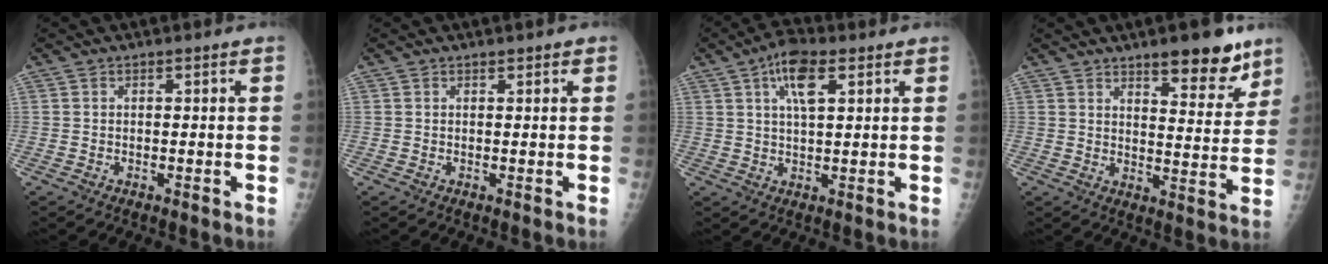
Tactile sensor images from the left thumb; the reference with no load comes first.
{"total": 0.8, "force": [0.6, 0.3, 0.4], "torque": [-0.004, -0.002, 0.006]}
{"total": 7.8, "force": [3.4, 3.1, 6.3], "torque": [-0.106, 0.000, 0.057]}
{"total": 11.1, "force": [7.8, 3.6, 7.0], "torque": [-0.062, -0.051, 0.112]}